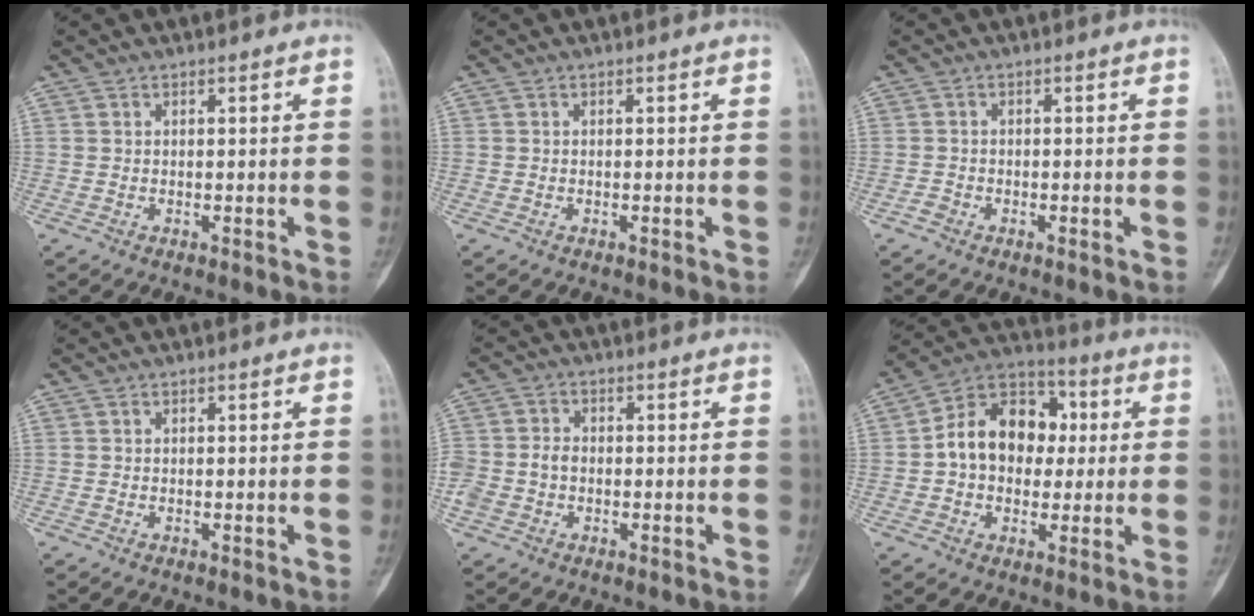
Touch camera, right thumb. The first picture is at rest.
{"total": 0.0}
{"total": 1.2, "force": [-0.8, 0.8, 0.5], "torque": [-0.005, 0.002, -0.020]}
{"total": 0.0}
{"total": 5.7, "force": [-1.2, 4.4, 3.4], "torque": [-0.070, 0.020, -0.024]}
{"total": 14.9, "force": [1.0, 11.1, 9.9], "torque": [-0.117, 0.032, 0.005]}